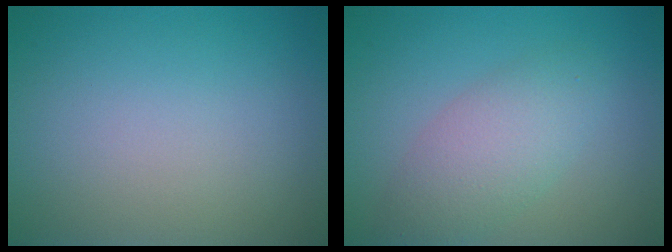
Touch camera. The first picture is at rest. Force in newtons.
{"total": 3.9, "press": 3.9, "slide": 0.3}